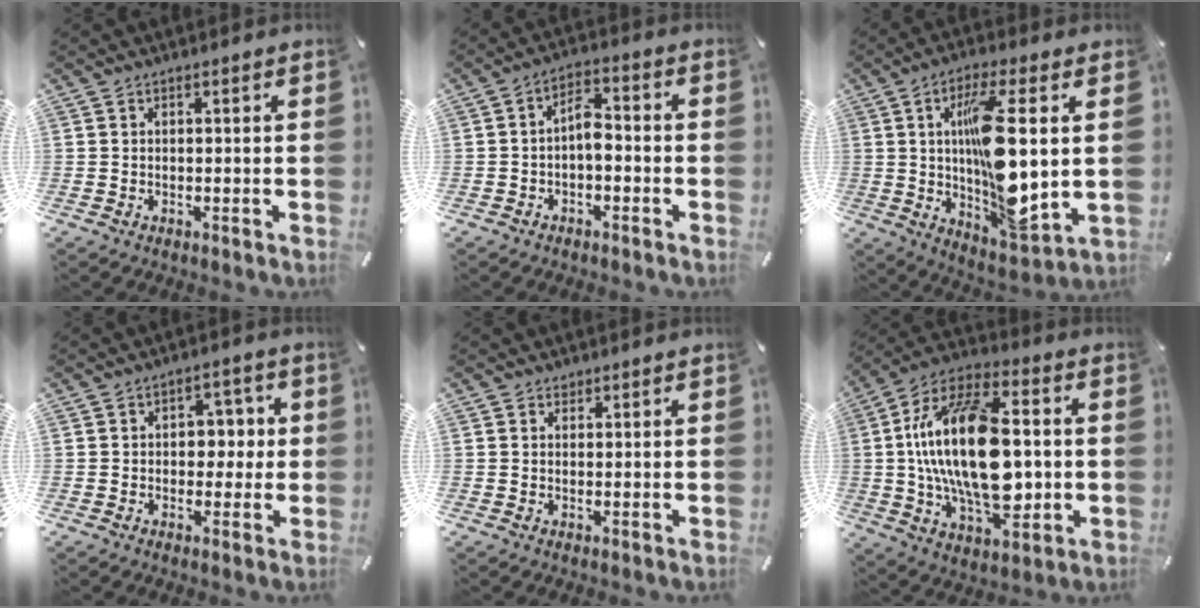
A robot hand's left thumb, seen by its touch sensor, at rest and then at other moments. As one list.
[{"total": 5.7, "force": [-1.7, 3.1, 4.5], "torque": [-0.077, 0.023, -0.030]}, {"total": 17.9, "force": [2.7, 5.2, 17.0], "torque": [-0.296, -0.024, 0.034]}, {"total": 6.4, "force": [0.0, 5.0, 4.0], "torque": [-0.043, 0.001, -0.010]}, {"total": 1.0, "force": [0.5, 0.9, 0.2], "torque": [0.005, 0.000, 0.006]}, {"total": 25.1, "force": [0.3, 13.9, 20.9], "torque": [-0.412, -0.004, 0.003]}]